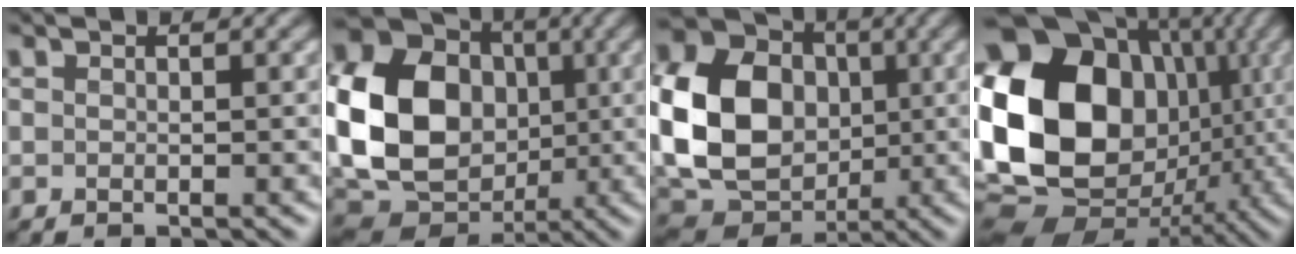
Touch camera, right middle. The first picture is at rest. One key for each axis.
{"total": 15.5, "fx": 0.4, "fy": 12.8, "fz": 8.7, "tx": -0.189, "ty": 0.004, "tz": 0.011}
{"total": 13.4, "fx": 0.5, "fy": 10.8, "fz": 7.8, "tx": -0.191, "ty": 0.008, "tz": 0.002}
{"total": 18.7, "fx": 1.6, "fy": 14.9, "fz": 11.2, "tx": -0.241, "ty": 0.015, "tz": 0.031}